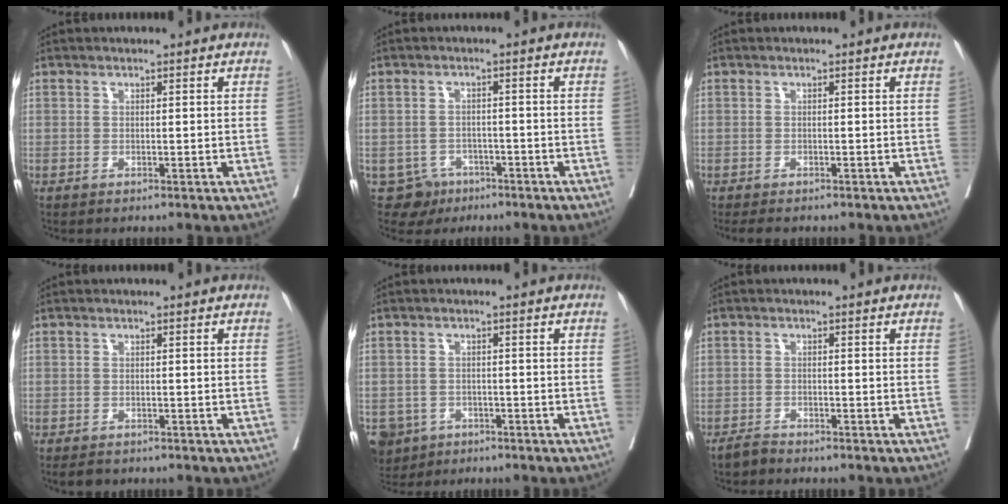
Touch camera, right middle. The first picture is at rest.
{"total": 0.8, "force": [-0.4, 0.7, 0.0], "torque": [-0.004, 0.003, -0.006]}
{"total": 2.5, "force": [-2.1, 0.8, 1.1], "torque": [-0.016, -0.007, -0.028]}
{"total": 1.9, "force": [-1.6, 0.8, 0.6], "torque": [-0.012, -0.003, -0.023]}
{"total": 5.3, "force": [-3.3, 4.1, 0.9], "torque": [-0.017, 0.004, -0.050]}
{"total": 1.5, "force": [-1.5, 0.2, 0.1], "torque": [-0.002, -0.002, -0.027]}